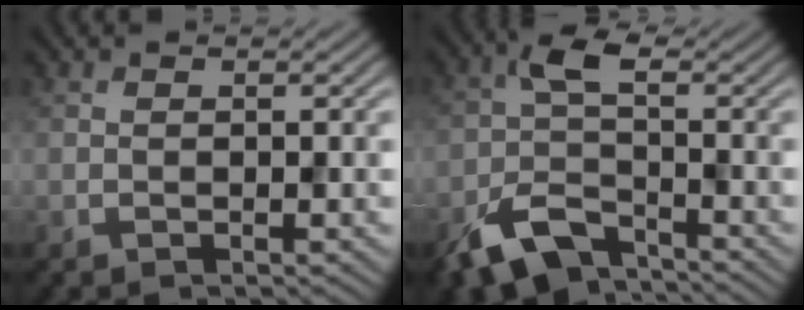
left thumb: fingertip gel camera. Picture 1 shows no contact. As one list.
[{"total": 7.6, "force": [-4.7, 3.4, 4.9], "torque": [-0.098, -0.003, -0.099]}]